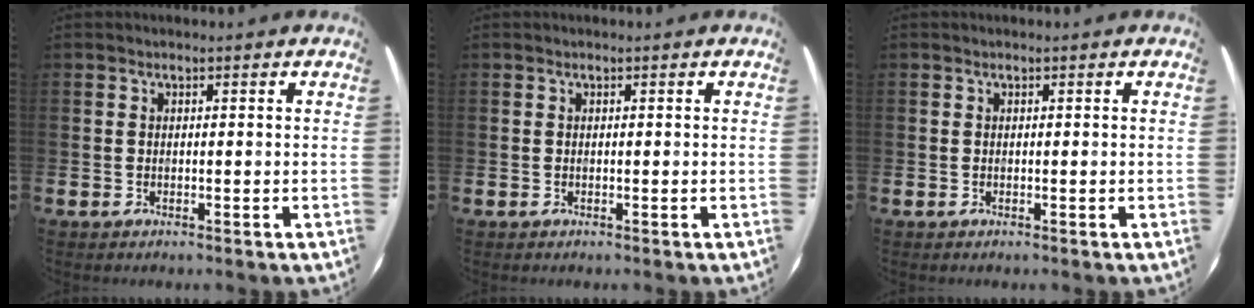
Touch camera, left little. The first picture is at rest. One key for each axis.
{"total": 0.0}
{"total": 0.0}